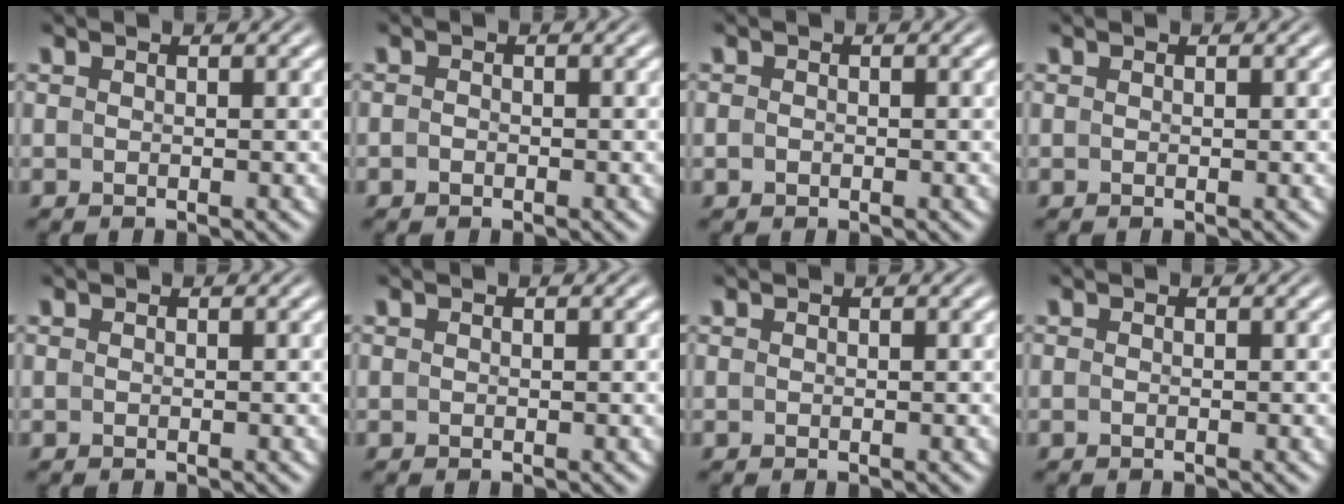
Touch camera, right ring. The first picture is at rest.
{"total": 0.6, "force": [-0.6, 0.1, 0.1], "torque": [-0.007, -0.006, -0.008]}
{"total": 0.5, "force": [-0.4, 0.3, 0.2], "torque": [-0.011, -0.006, -0.002]}
{"total": 0.0}
{"total": 0.0}
{"total": 0.0}
{"total": 0.0}
{"total": 0.0}